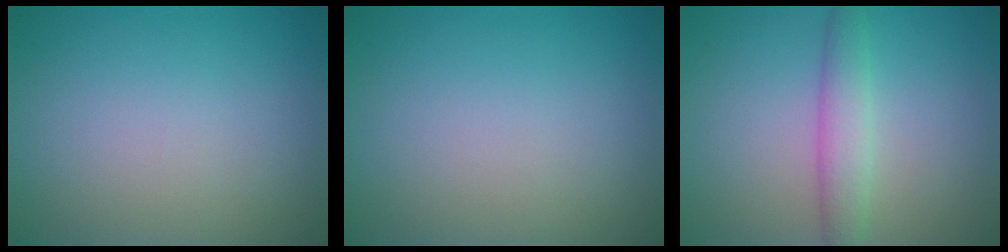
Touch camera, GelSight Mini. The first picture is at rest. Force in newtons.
{"total": 0.0}
{"total": 2.9, "press": 2.9, "slide": 0.1}